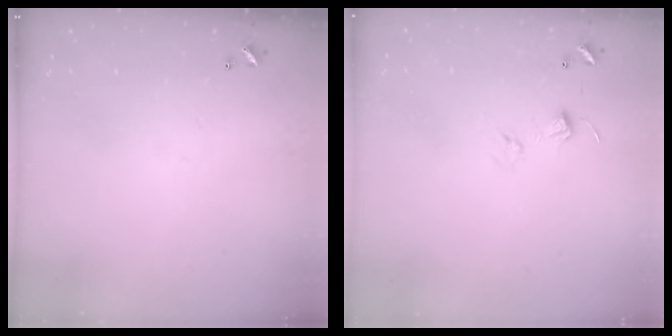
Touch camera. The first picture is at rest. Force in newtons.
{"total": 5.0, "press": 5.0, "slide": 0.6}